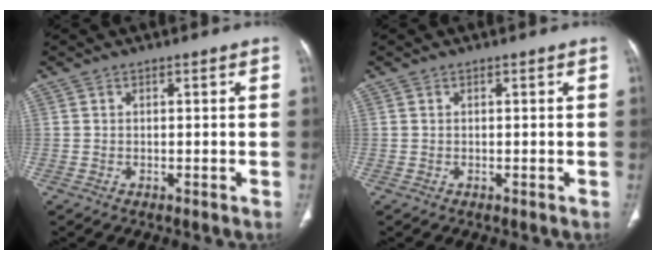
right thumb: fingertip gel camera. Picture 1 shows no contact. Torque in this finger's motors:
{"motor_torque": [0.55, -0.30, 0.12, -0.69, 0.00]}